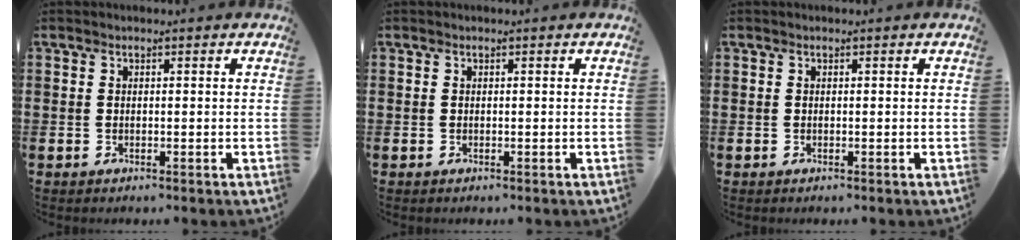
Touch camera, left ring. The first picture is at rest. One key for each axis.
{"total": 0.0}
{"total": 0.0}